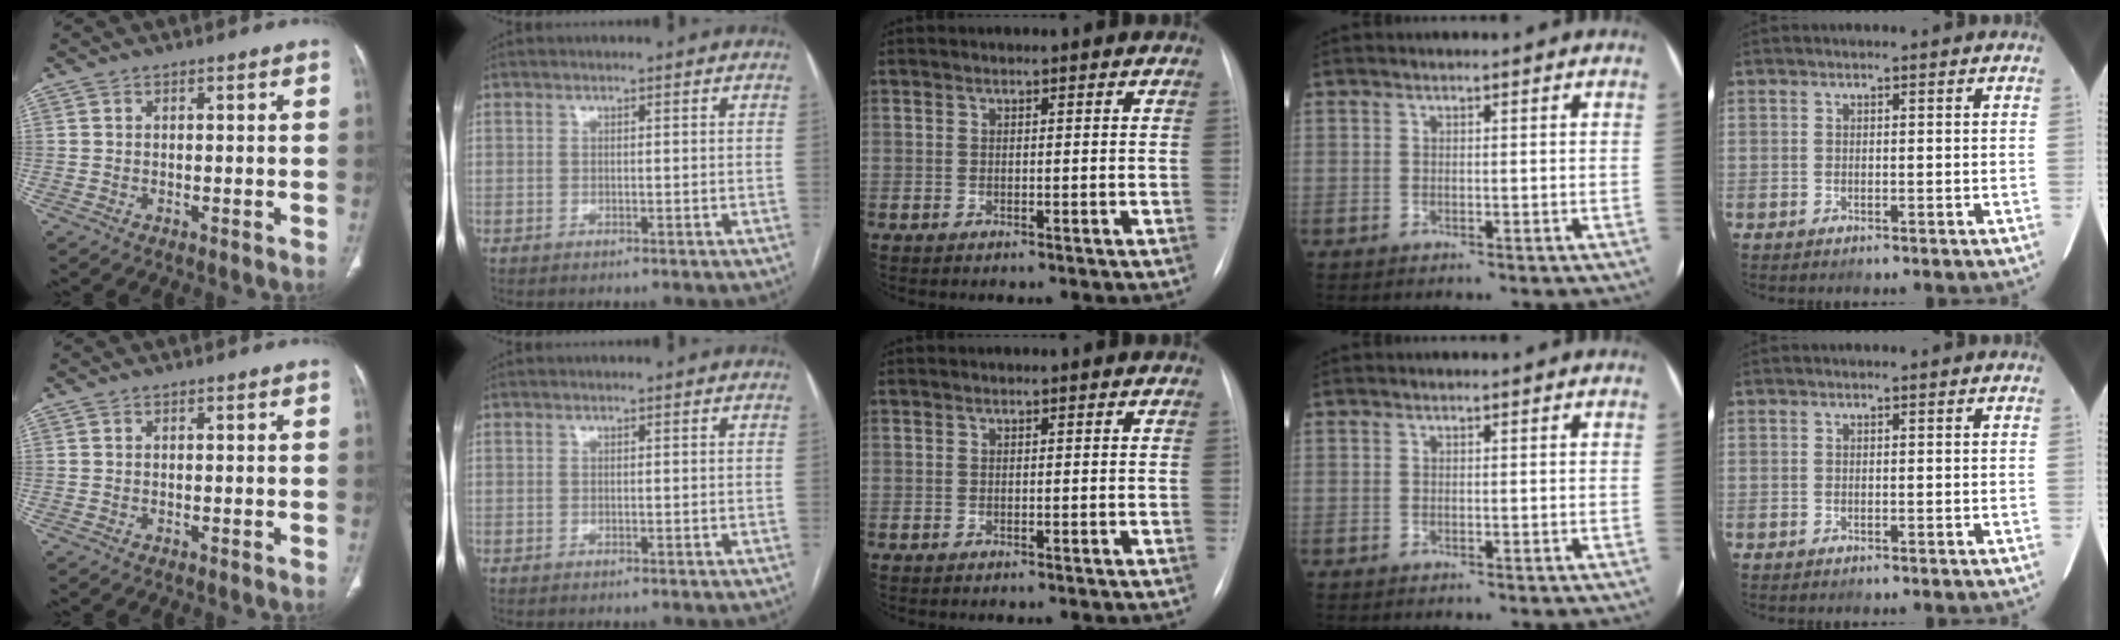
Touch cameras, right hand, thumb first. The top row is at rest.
{}